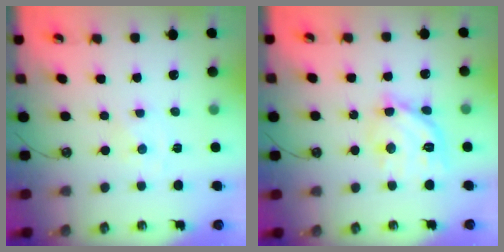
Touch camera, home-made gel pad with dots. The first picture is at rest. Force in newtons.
{"total": 13.6, "press": 13.6, "slide": 1.0}